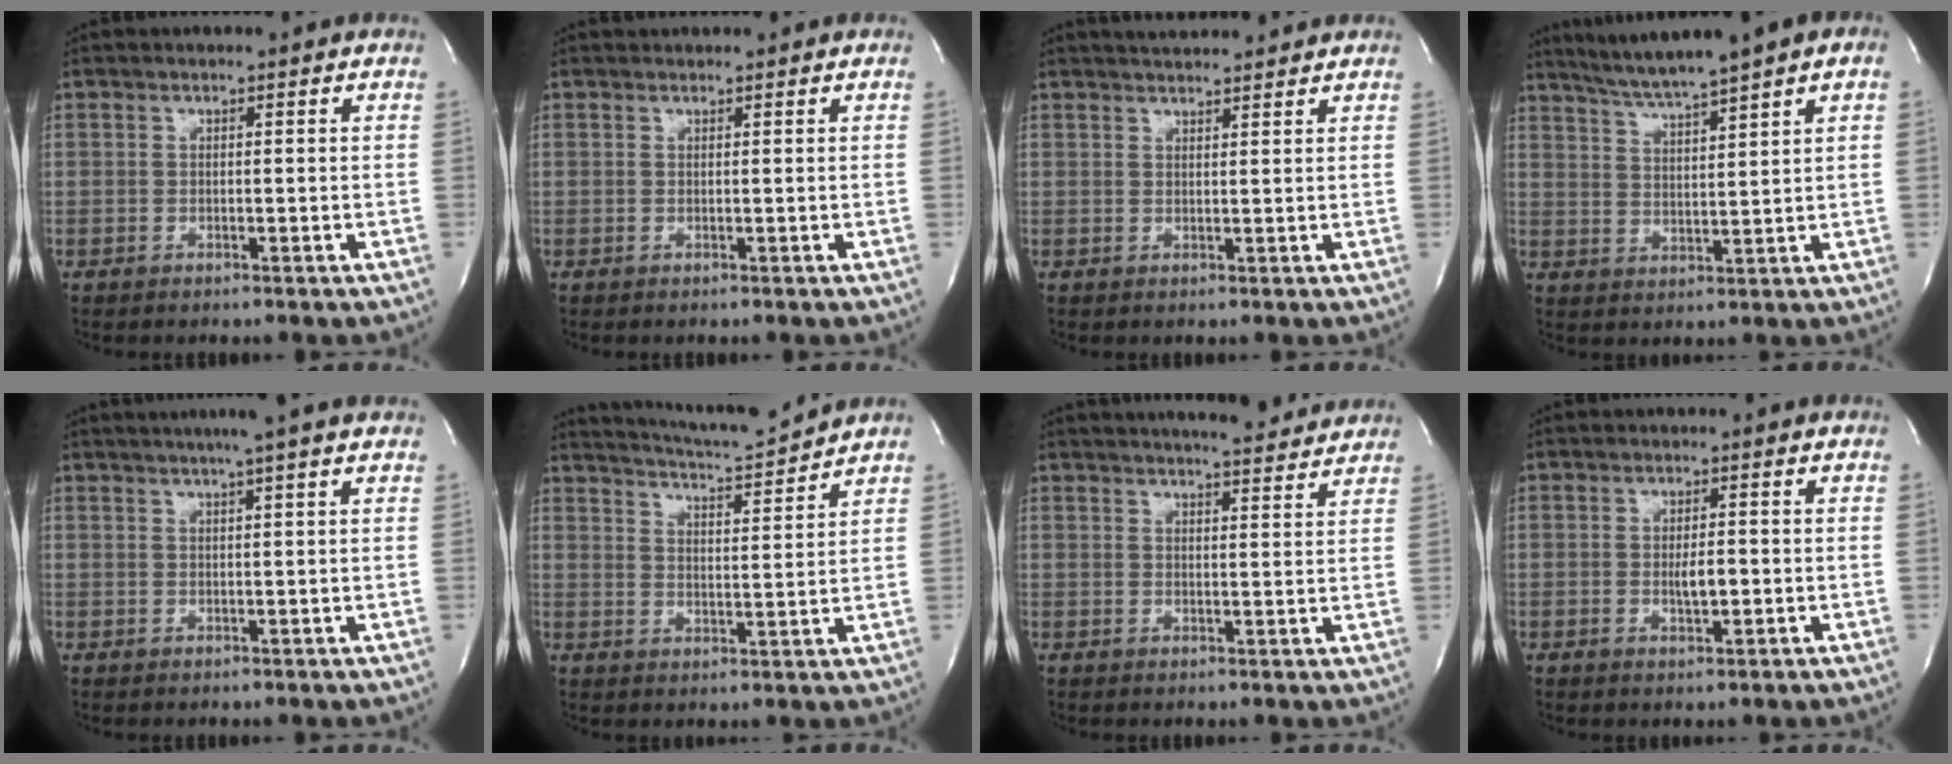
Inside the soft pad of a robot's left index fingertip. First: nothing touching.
{"total": 1.0, "force": [0.9, 0.2, 0.1], "torque": [-0.007, 0.015, 0.019]}
{"total": 5.7, "force": [5.4, 0.7, 1.7], "torque": [-0.031, 0.024, 0.076]}
{"total": 9.4, "force": [7.1, -0.4, 6.2], "torque": [-0.099, 0.024, 0.117]}
{"total": 5.8, "force": [4.4, -1.0, 3.6], "torque": [-0.055, 0.017, 0.058]}
{"total": 10.2, "force": [9.9, -0.9, 2.6], "torque": [-0.052, -0.011, 0.153]}
{"total": 10.2, "force": [9.4, 1.1, 3.8], "torque": [-0.056, 0.002, 0.115]}
{"total": 2.8, "force": [-0.4, 0.8, 2.6], "torque": [-0.048, -0.001, -0.004]}